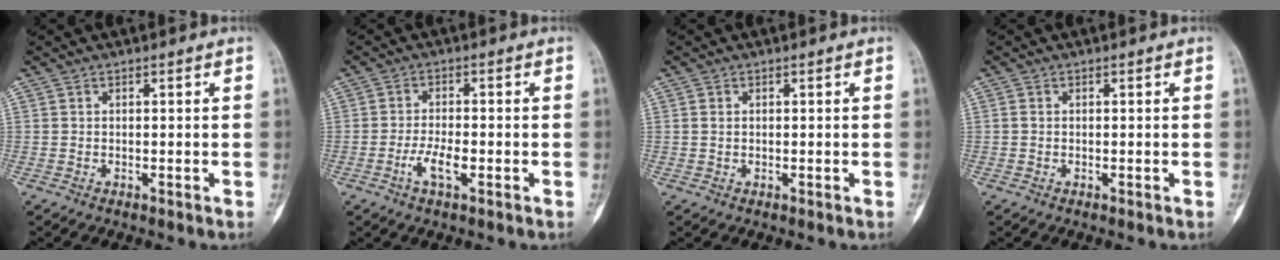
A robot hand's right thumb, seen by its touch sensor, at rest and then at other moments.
{"total": 4.5, "force": [-1.7, 1.5, 3.8], "torque": [-0.078, 0.007, -0.033]}
{"total": 0.8, "force": [0.1, 0.6, 0.5], "torque": [-0.009, 0.001, 0.004]}
{"total": 0.6, "force": [0.0, 0.4, 0.5], "torque": [-0.013, -0.001, -0.001]}